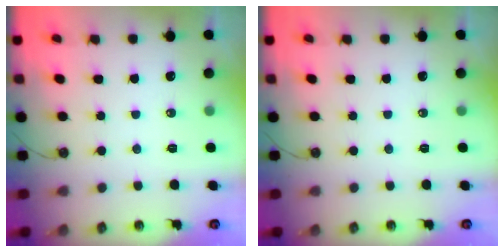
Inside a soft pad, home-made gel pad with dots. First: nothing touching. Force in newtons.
{"total": 0.0}